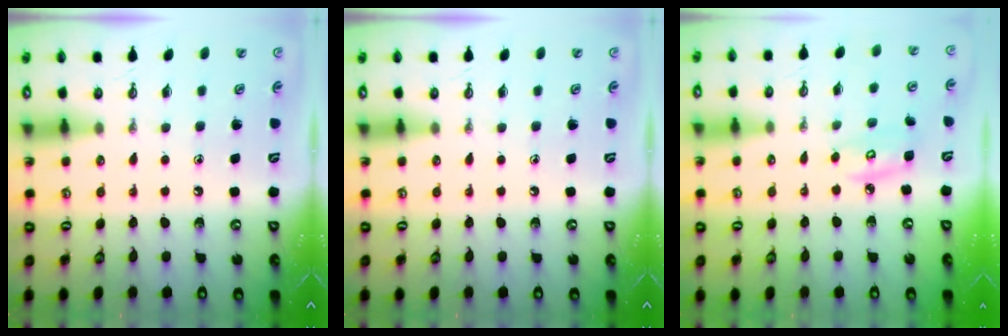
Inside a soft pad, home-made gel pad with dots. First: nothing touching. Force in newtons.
{"total": 0.0}
{"total": 4.6, "press": 4.5, "slide": 0.3}